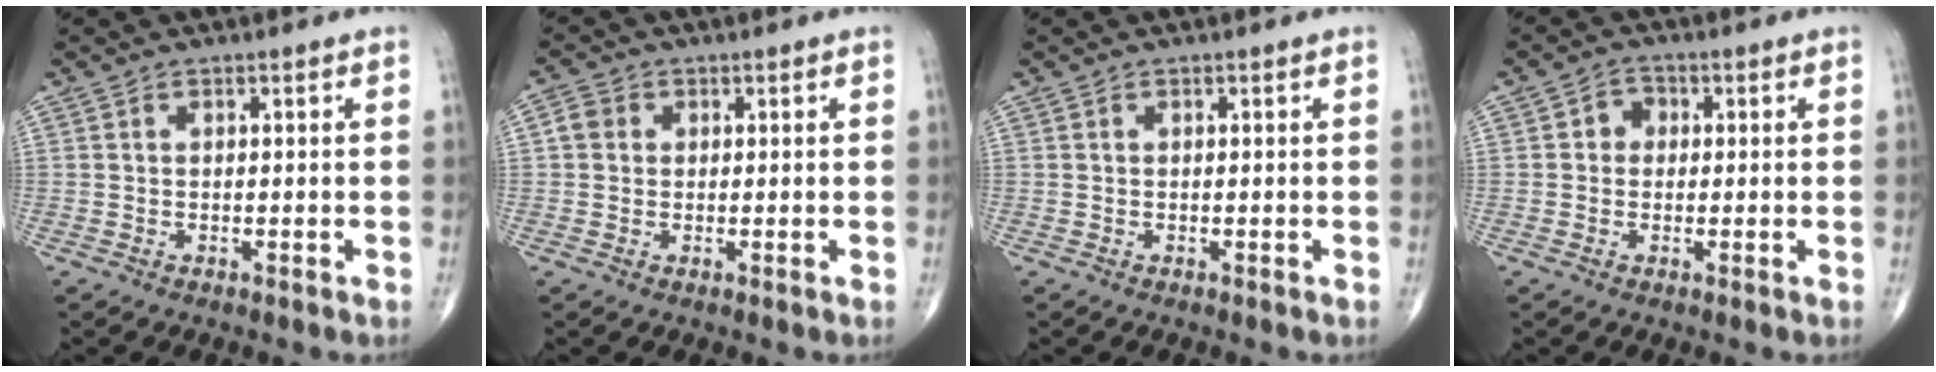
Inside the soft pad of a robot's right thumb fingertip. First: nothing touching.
{"total": 2.9, "force": [0.4, 2.6, 1.2], "torque": [-0.014, 0.007, 0.002]}
{"total": 0.0}
{"total": 3.0, "force": [0.2, 2.6, 1.3], "torque": [0.001, 0.009, -0.005]}